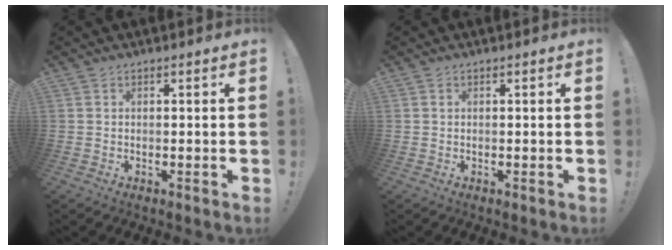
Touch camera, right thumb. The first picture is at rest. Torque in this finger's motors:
{"motor_torque": [-0.08, 0.10, -0.01, 0.07, 0.01]}